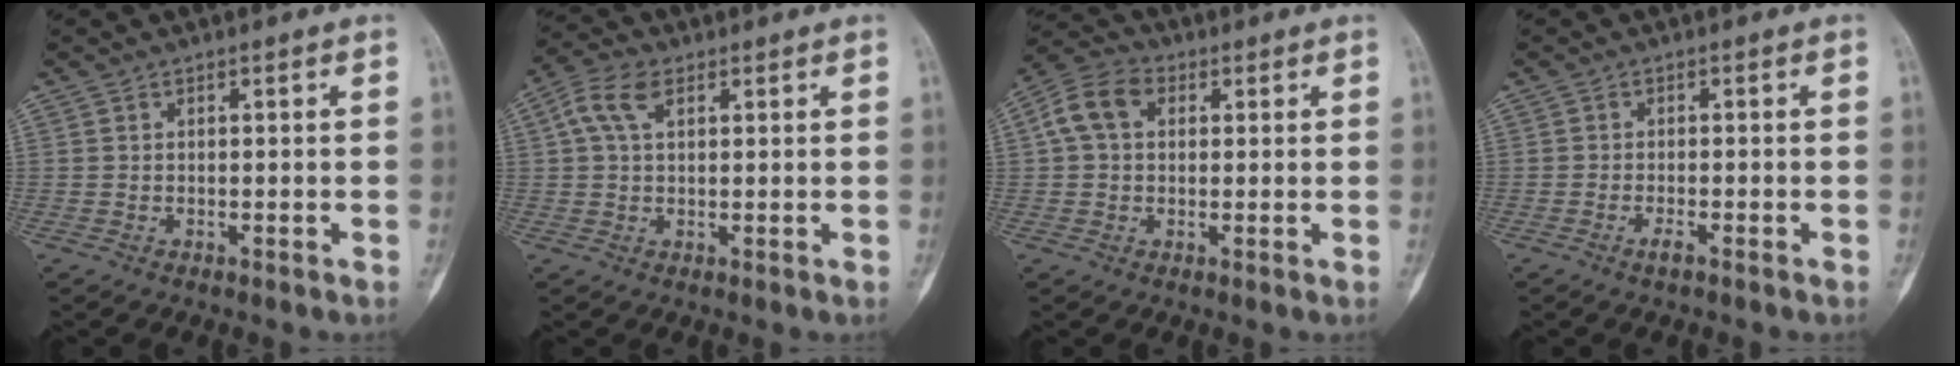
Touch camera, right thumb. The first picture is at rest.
{"total": 6.3, "force": [2.3, 3.5, 4.6], "torque": [-0.096, 0.017, 0.043]}
{"total": 7.9, "force": [1.9, 5.7, 5.1], "torque": [-0.093, 0.024, 0.028]}
{"total": 1.5, "force": [-1.0, 0.2, 1.2], "torque": [-0.025, 0.001, -0.020]}